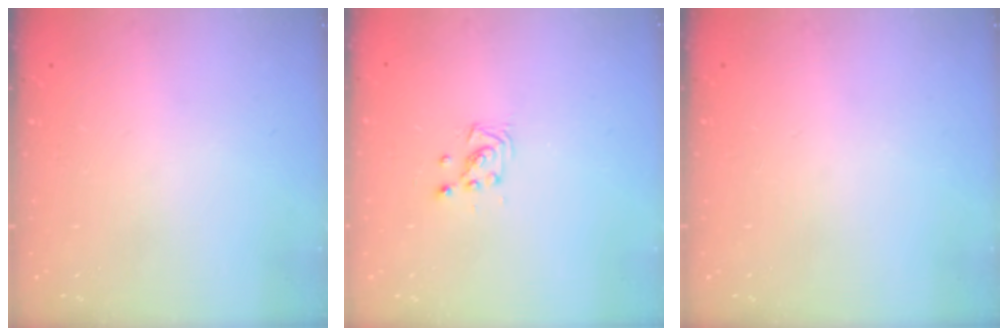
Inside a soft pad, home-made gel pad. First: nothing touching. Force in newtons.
{"total": 2.9, "press": 2.9, "slide": 0.3}
{"total": 0.0}